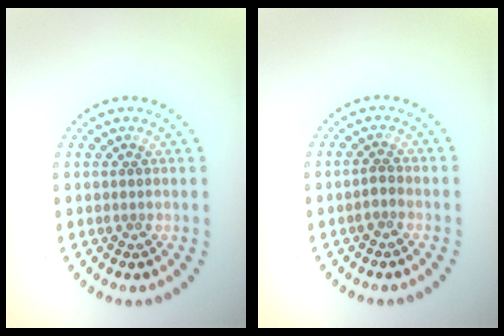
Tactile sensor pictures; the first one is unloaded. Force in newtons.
{"total": 1.0, "press": 0.9, "slide": 0.4}